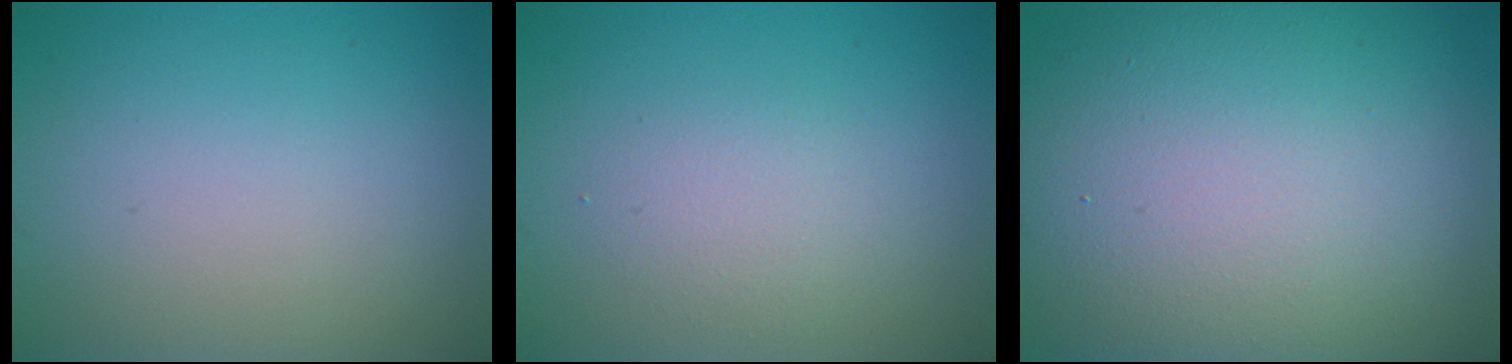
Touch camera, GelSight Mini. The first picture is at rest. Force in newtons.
{"total": 1.9, "press": 1.9, "slide": 0.0}
{"total": 16.5, "press": 16.5, "slide": 0.3}